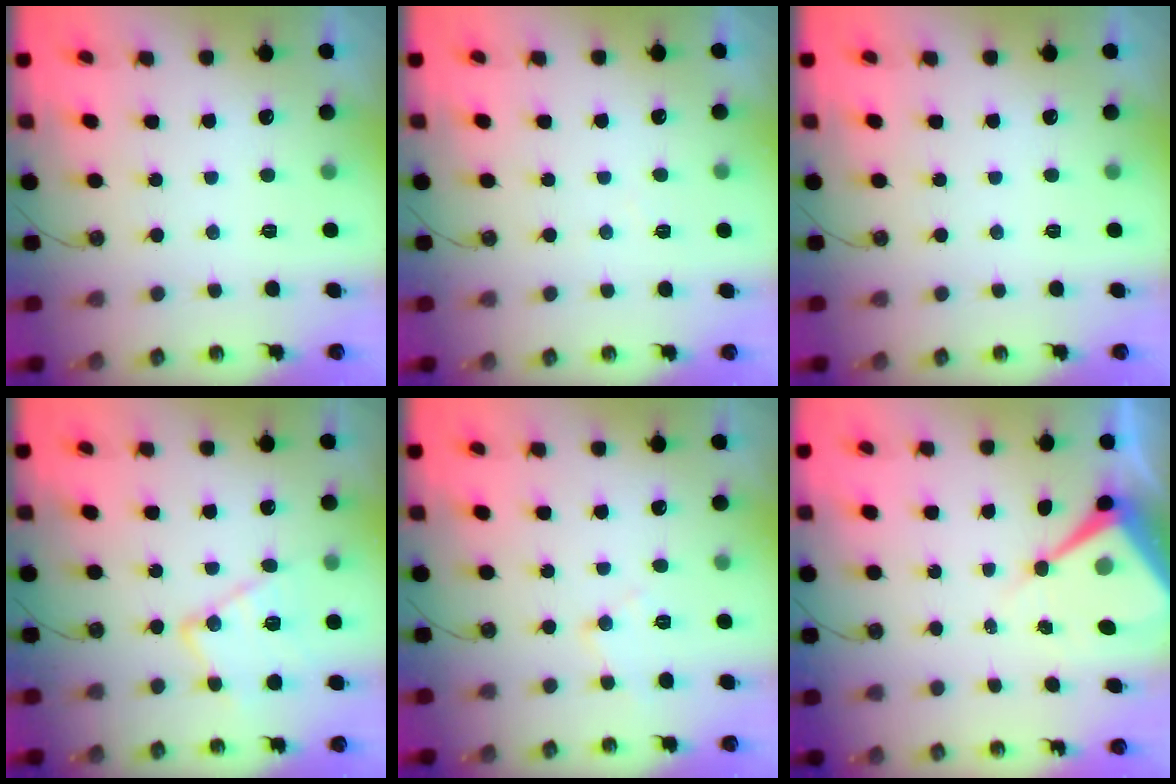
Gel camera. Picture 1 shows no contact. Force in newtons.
{"total": 4.3, "press": 4.2, "slide": 0.6}
{"total": 0.0}
{"total": 13.5, "press": 13.5, "slide": 0.6}
{"total": 7.2, "press": 7.2, "slide": 0.6}
{"total": 8.4, "press": 8.3, "slide": 0.7}